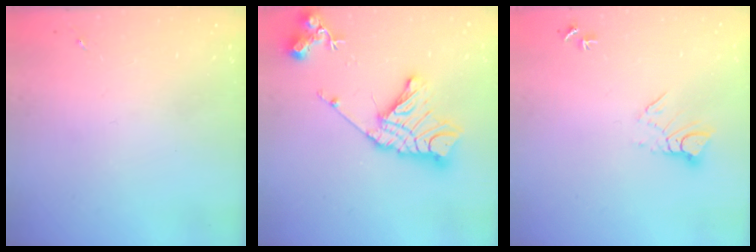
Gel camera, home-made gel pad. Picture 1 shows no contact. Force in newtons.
{"total": 19.1, "press": 19.0, "slide": 1.8}
{"total": 5.9, "press": 5.9, "slide": 0.5}